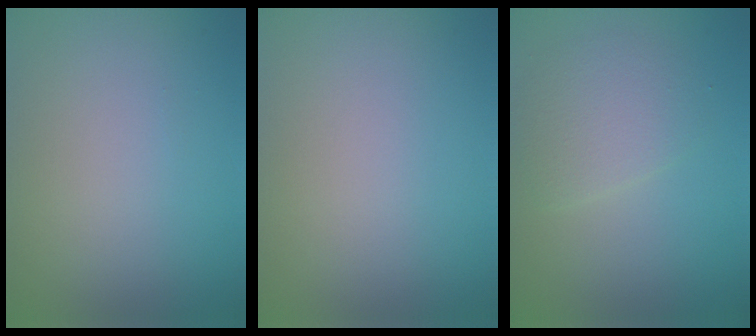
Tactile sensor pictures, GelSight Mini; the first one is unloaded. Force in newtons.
{"total": 0.0}
{"total": 2.8, "press": 2.8, "slide": 0.1}